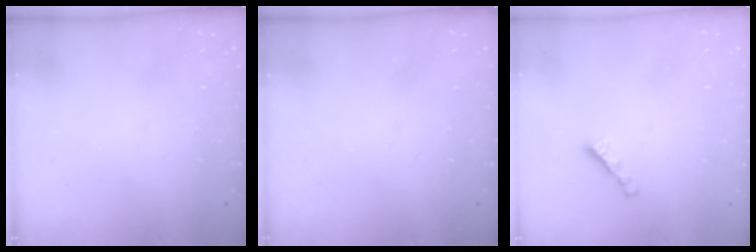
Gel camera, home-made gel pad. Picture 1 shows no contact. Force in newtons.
{"total": 0.0}
{"total": 2.7, "press": 2.7, "slide": 0.2}